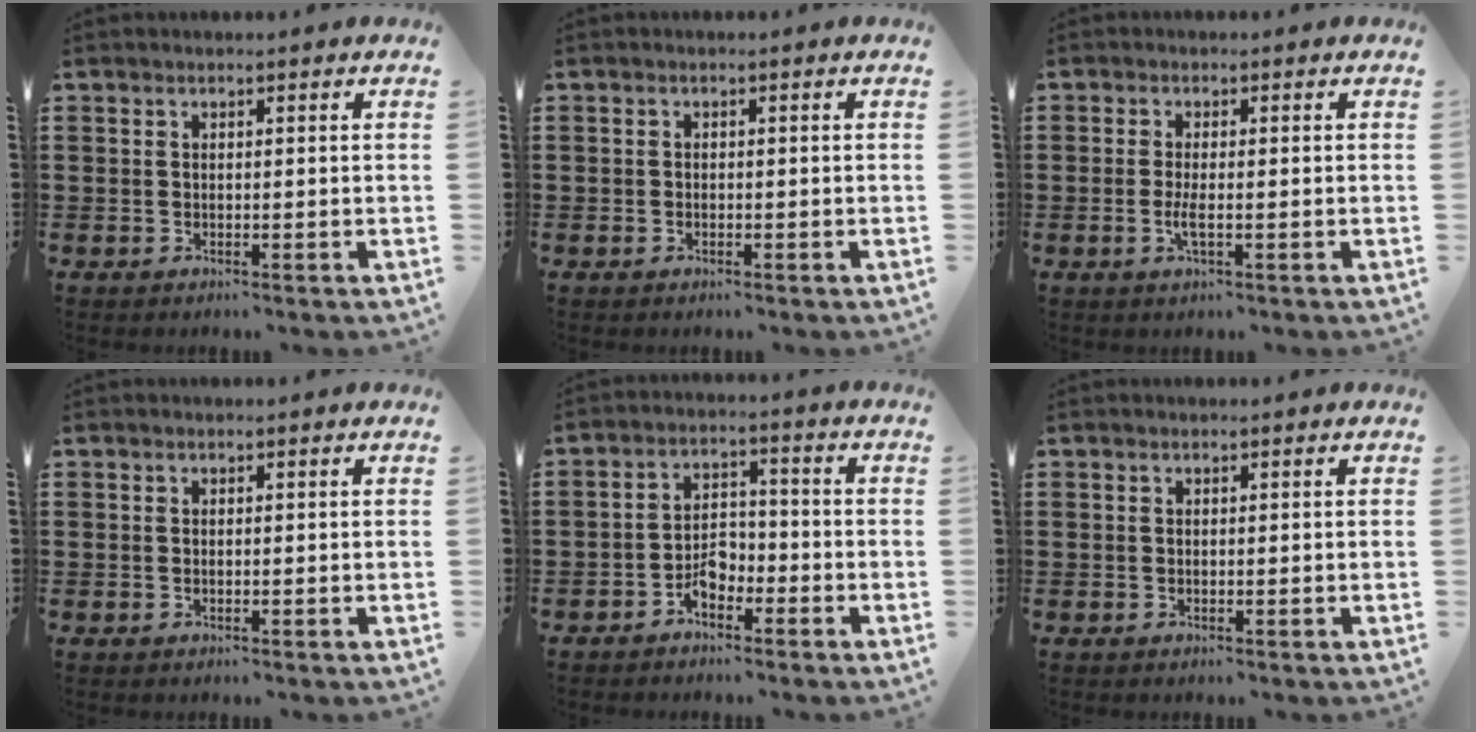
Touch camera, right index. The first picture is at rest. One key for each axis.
{"total": 0.6, "fx": -0.5, "fy": 0.4, "fz": 0.2, "tx": -0.004, "ty": 0.001, "tz": -0.010}
{"total": 2.4, "fx": -0.6, "fy": 0.4, "fz": 2.3, "tx": -0.048, "ty": -0.005, "tz": -0.014}
{"total": 0.0}
{"total": 4.1, "fx": -2.6, "fy": 2.3, "fz": 2.2, "tx": -0.044, "ty": 0.007, "tz": -0.052}
{"total": 0.0}